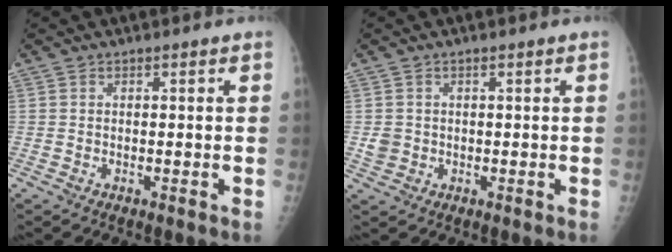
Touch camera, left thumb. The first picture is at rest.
{"total": 2.1, "force": [0.0, 2.0, 0.8], "torque": [-0.010, 0.001, 0.005]}